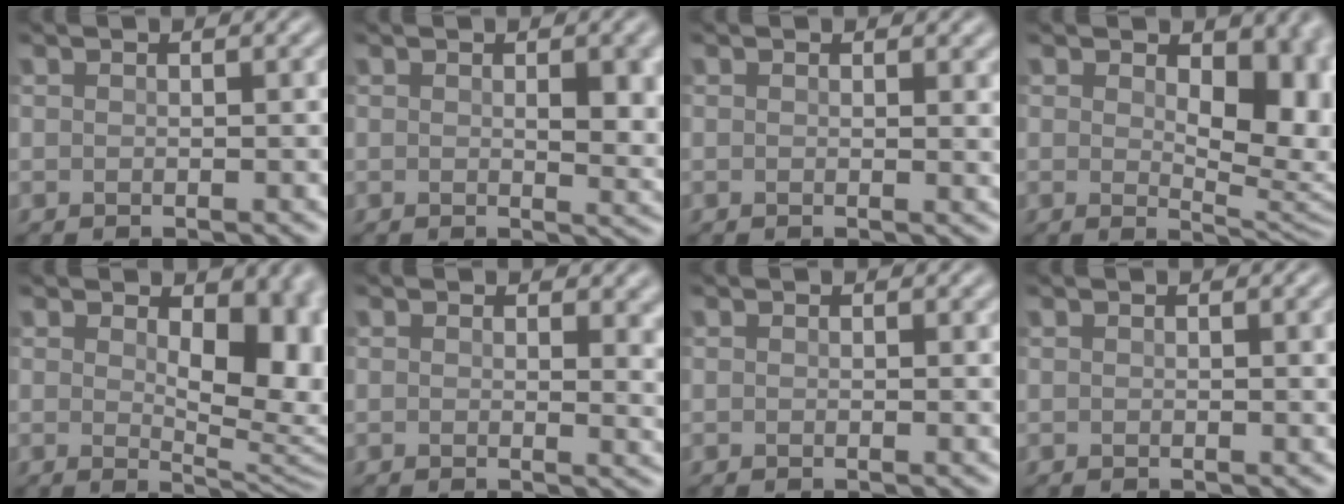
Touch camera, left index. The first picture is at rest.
{"total": 4.3, "force": [0.7, 1.3, 4.1], "torque": [-0.050, -0.003, 0.024]}
{"total": 1.0, "force": [0.6, 0.3, 0.8], "torque": [0.001, 0.001, 0.013]}
{"total": 7.3, "force": [1.4, 3.9, 6.0], "torque": [-0.072, -0.005, 0.028]}
{"total": 8.0, "force": [1.6, 4.0, 6.8], "torque": [-0.080, -0.004, 0.030]}
{"total": 3.4, "force": [1.3, 1.6, 2.7], "torque": [-0.013, -0.003, 0.030]}
{"total": 0.0}
{"total": 1.5, "force": [0.5, 0.5, 1.4], "torque": [-0.010, 0.001, 0.009]}